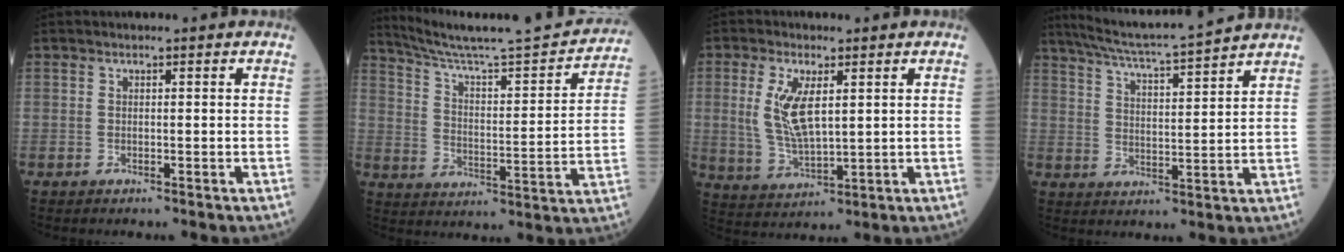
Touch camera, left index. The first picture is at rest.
{"total": 22.1, "force": [20.7, 0.6, 7.8], "torque": [-0.122, -0.043, 0.290]}
{"total": 7.7, "force": [1.9, 2.6, 7.0], "torque": [-0.157, -0.001, 0.051]}
{"total": 13.7, "force": [12.6, -1.2, 5.2], "torque": [-0.101, 0.004, 0.193]}